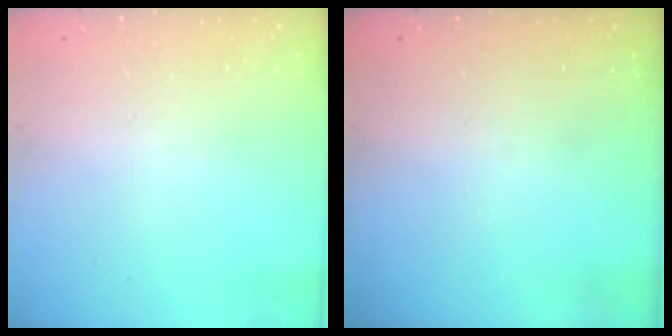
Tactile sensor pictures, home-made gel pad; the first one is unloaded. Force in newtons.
{"total": 0.0}